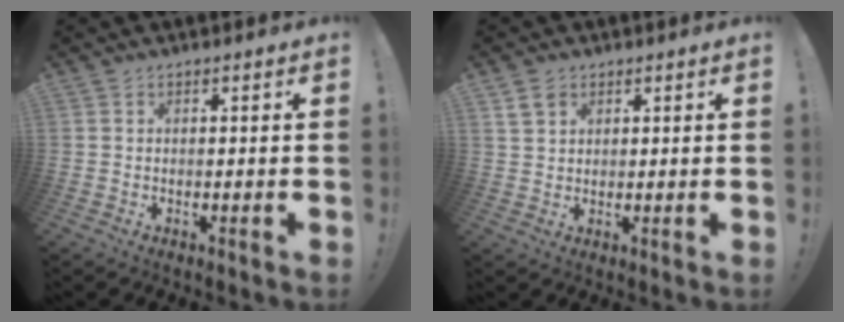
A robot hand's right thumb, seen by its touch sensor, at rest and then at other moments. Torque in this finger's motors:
{"motor_torque": [-0.02, 0.04, 0.10, -0.19, 0.03]}